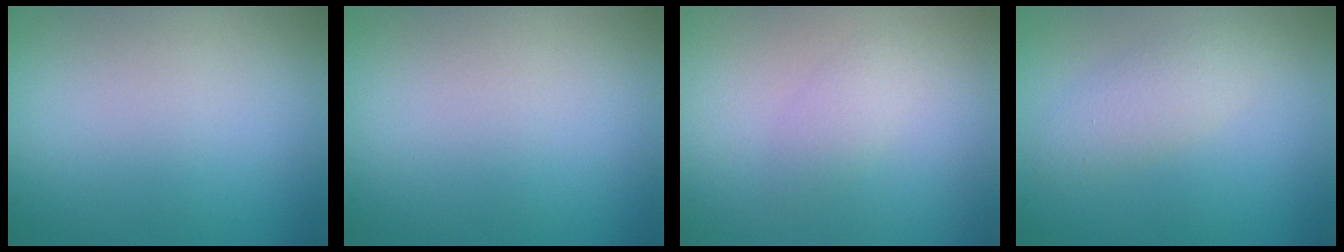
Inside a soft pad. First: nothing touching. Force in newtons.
{"total": 0.0}
{"total": 1.3, "press": 1.3, "slide": 0.1}
{"total": 2.2, "press": 2.2, "slide": 0.2}